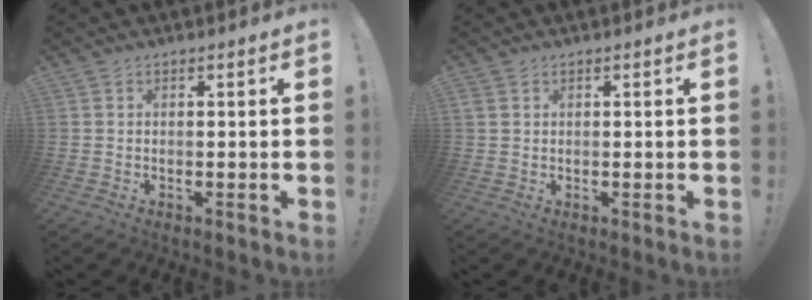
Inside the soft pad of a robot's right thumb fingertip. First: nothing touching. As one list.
[{"total": 1.6, "force": [0.8, 1.2, 0.7], "torque": [-0.006, 0.000, 0.014]}]